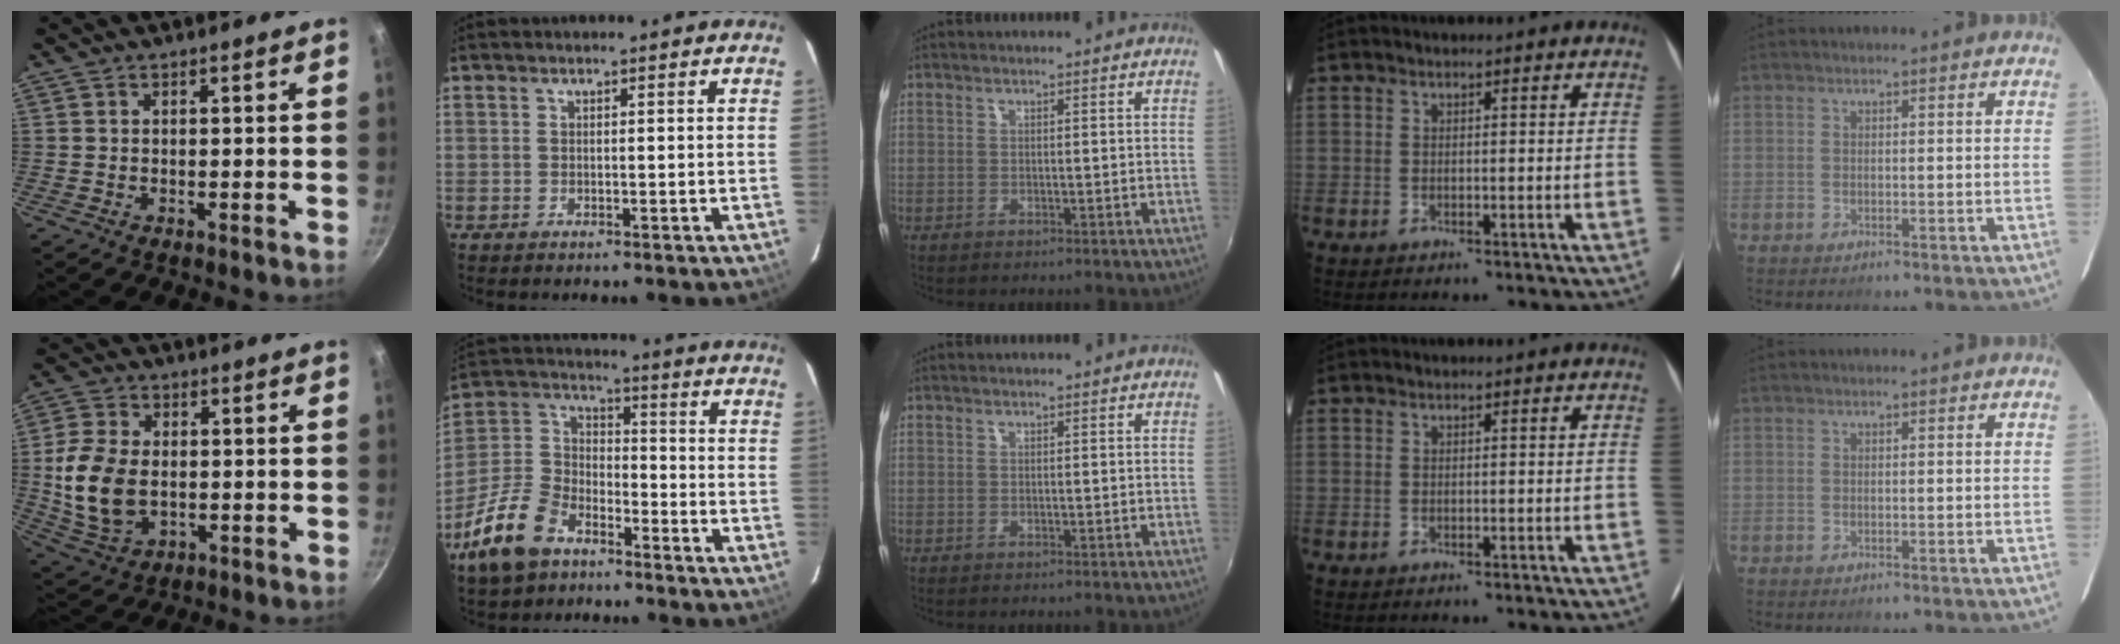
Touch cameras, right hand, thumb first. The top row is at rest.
{"thumb": {"total": 12.9, "force": [-0.6, 8.8, 9.4], "torque": [-0.176, -0.001, -0.004]}, "index": {"total": 15.5, "force": [-9.8, 8.8, 8.2], "torque": [-0.197, 0.018, -0.184]}}